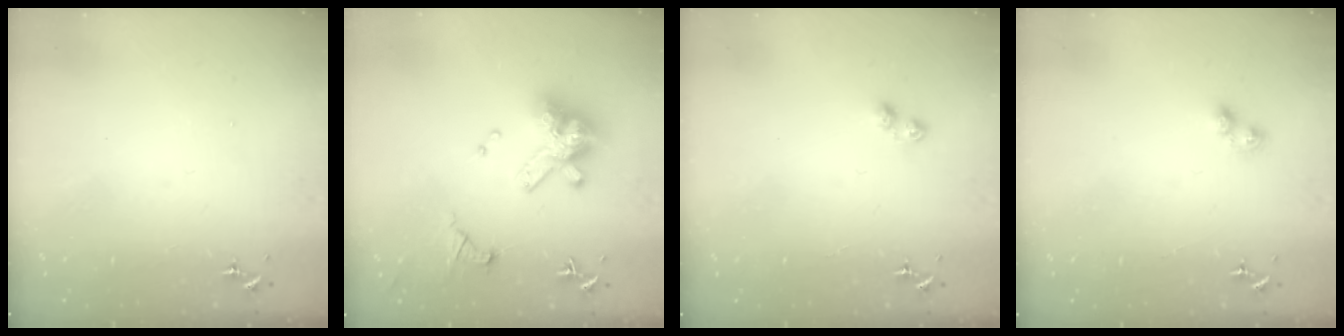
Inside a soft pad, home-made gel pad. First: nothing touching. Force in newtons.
{"total": 15.5, "press": 15.4, "slide": 1.7}
{"total": 3.4, "press": 3.4, "slide": 0.4}
{"total": 2.8, "press": 2.8, "slide": 0.5}